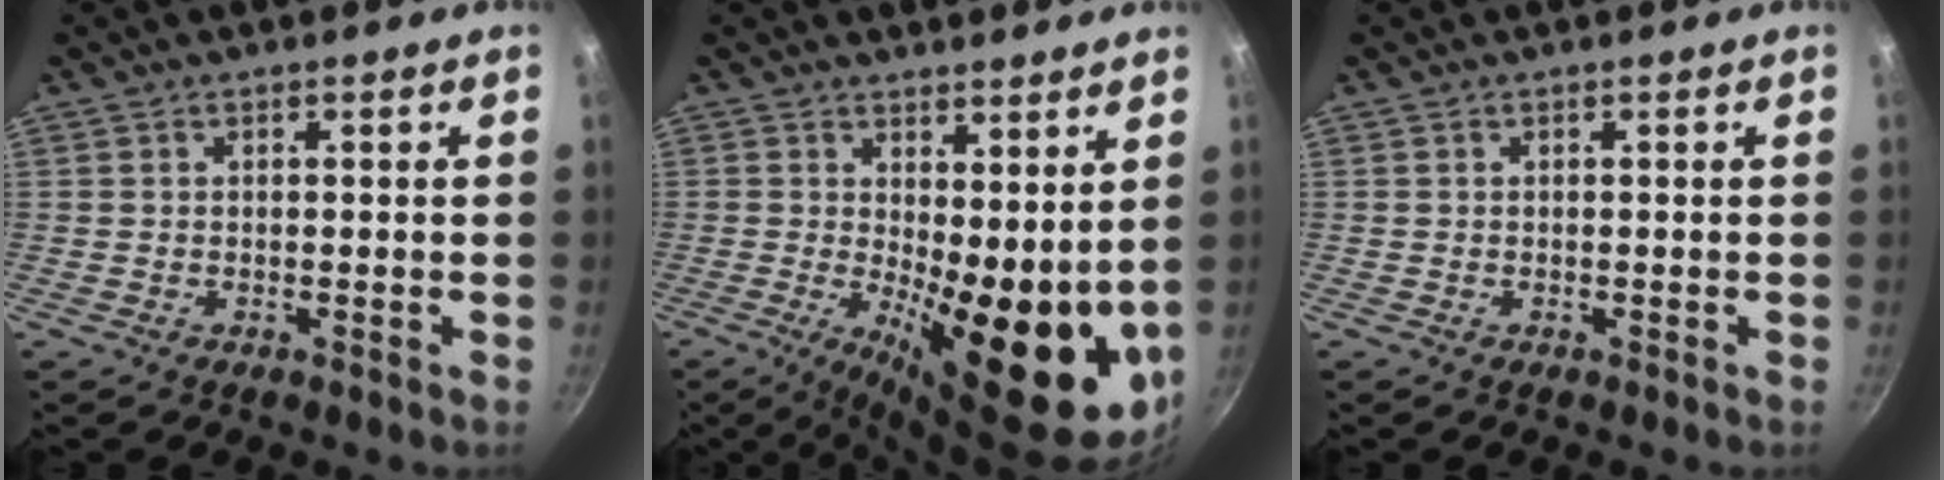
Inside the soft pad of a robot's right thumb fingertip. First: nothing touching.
{"total": 17.1, "force": [1.7, 6.5, 15.7], "torque": [-0.178, -0.036, 0.041]}
{"total": 0.0}